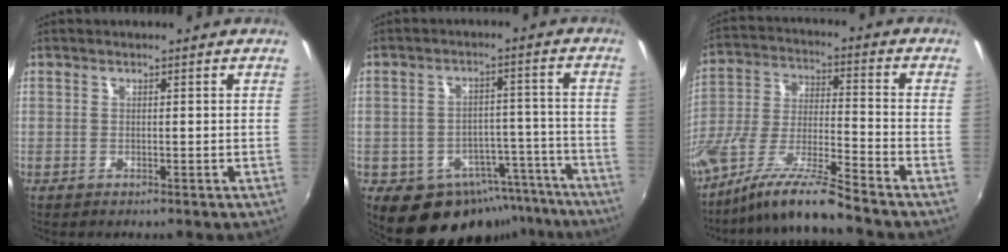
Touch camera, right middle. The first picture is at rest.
{"total": 15.7, "force": [-11.4, 9.5, 5.1], "torque": [-0.093, 0.034, -0.129]}
{"total": 12.1, "force": [-10.0, -0.7, 6.9], "torque": [-0.141, -0.006, -0.192]}